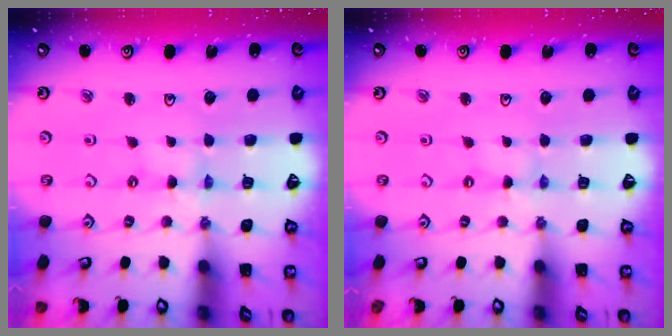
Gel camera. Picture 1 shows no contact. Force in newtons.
{"total": 1.3, "press": 1.3, "slide": 0.2}